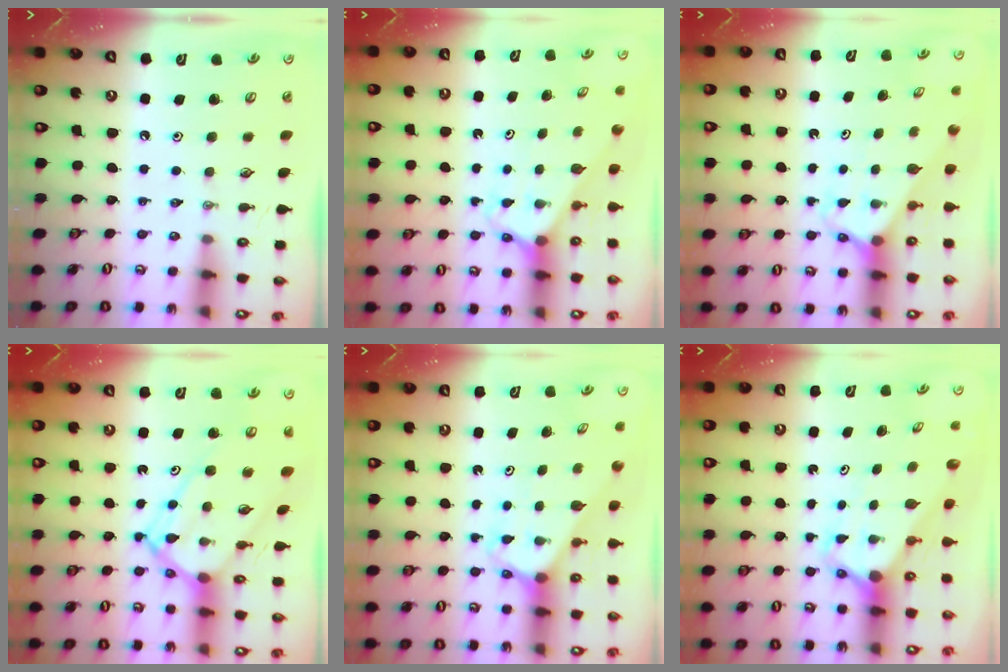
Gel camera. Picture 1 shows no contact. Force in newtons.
{"total": 2.6, "press": 2.6, "slide": 0.2}
{"total": 2.6, "press": 2.6, "slide": 0.2}
{"total": 12.3, "press": 12.2, "slide": 1.2}
{"total": 2.7, "press": 2.7, "slide": 0.2}
{"total": 3.2, "press": 3.2, "slide": 0.2}